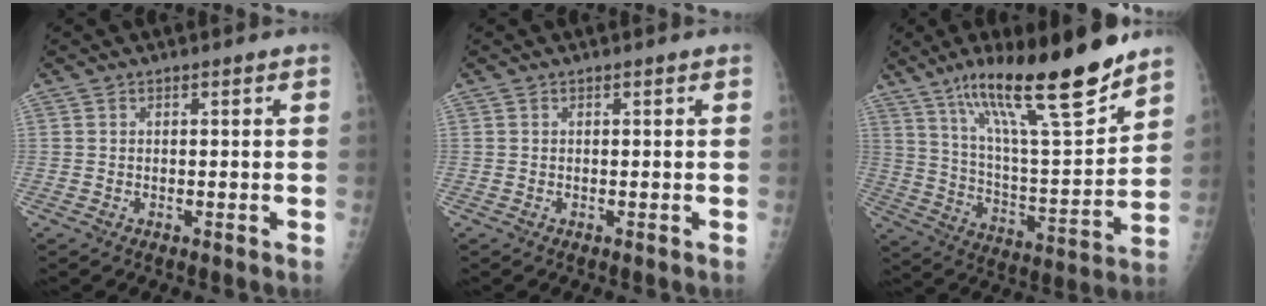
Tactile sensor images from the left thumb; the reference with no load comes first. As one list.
[{"total": 0.0}, {"total": 23.2, "force": [15.9, 3.9, 16.4], "torque": [-0.252, -0.075, 0.272]}]